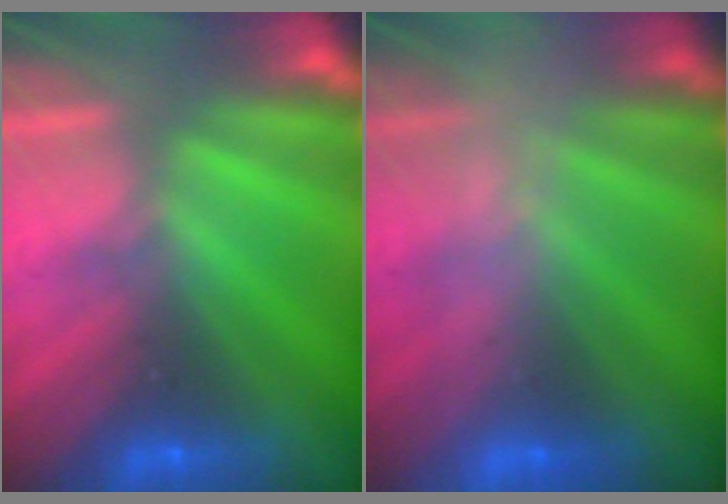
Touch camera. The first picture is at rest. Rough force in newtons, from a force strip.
{"total": 2.8}